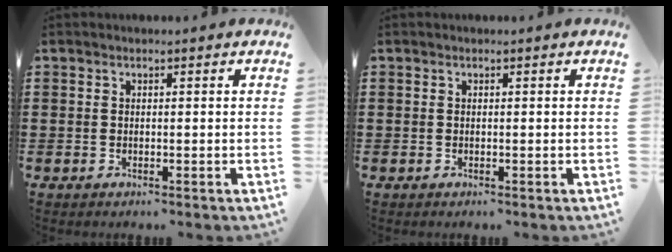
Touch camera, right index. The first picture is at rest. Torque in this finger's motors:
{"motor_torque": [-0.02, 0.02, 0.00, 0.00]}